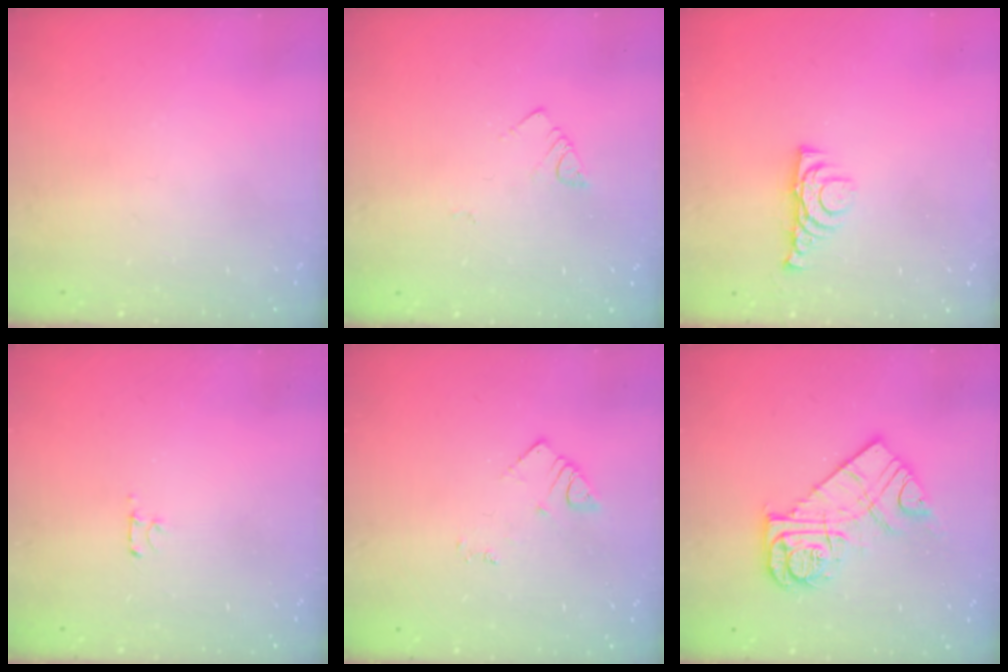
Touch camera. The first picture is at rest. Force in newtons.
{"total": 2.7, "press": 2.6, "slide": 0.5}
{"total": 5.5, "press": 5.4, "slide": 1.1}
{"total": 2.5, "press": 2.4, "slide": 0.3}
{"total": 2.7, "press": 2.7, "slide": 0.4}
{"total": 13.9, "press": 13.8, "slide": 1.5}